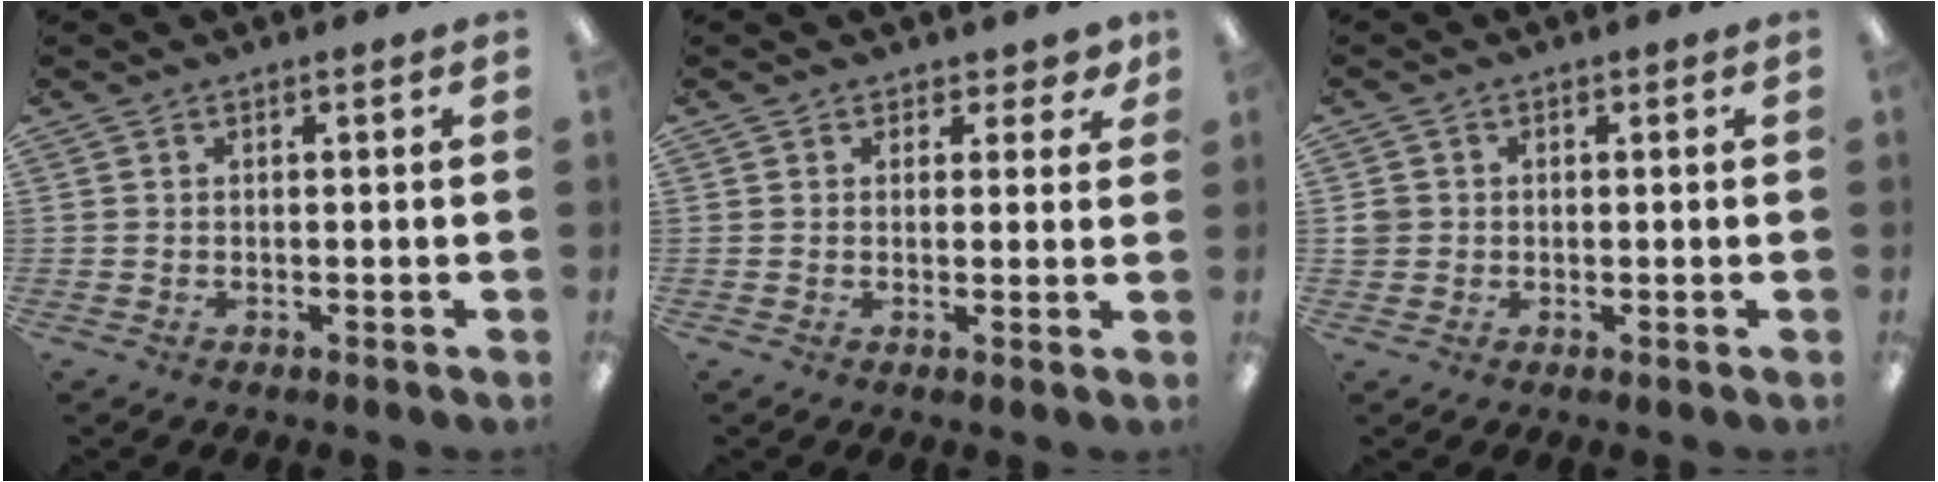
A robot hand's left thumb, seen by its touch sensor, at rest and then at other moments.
{"total": 2.7, "force": [1.8, 1.9, 0.8], "torque": [0.007, -0.008, 0.029]}
{"total": 2.4, "force": [0.2, 2.3, 0.4], "torque": [-0.001, 0.001, 0.001]}